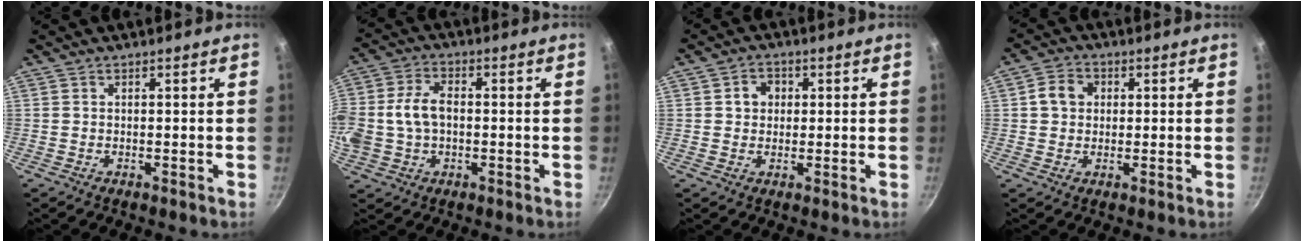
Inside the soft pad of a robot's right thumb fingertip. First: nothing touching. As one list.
[{"total": 11.7, "force": [-0.3, 8.0, 8.5], "torque": [-0.191, 0.023, -0.003]}, {"total": 3.7, "force": [0.7, 3.2, 1.8], "torque": [-0.009, 0.004, 0.009]}, {"total": 5.2, "force": [1.0, 4.4, 2.6], "torque": [-0.034, 0.008, 0.013]}]